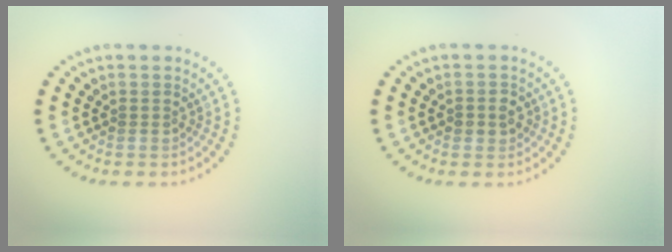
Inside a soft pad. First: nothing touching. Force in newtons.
{"total": 1.6, "press": 1.5, "slide": 0.4}